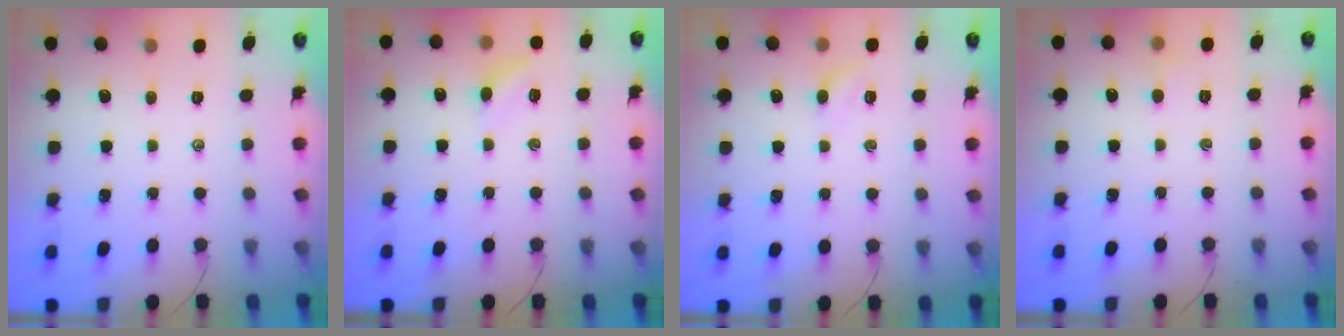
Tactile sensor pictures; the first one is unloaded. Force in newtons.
{"total": 5.8, "press": 5.6, "slide": 1.5}
{"total": 3.1, "press": 2.9, "slide": 0.9}
{"total": 2.6, "press": 2.5, "slide": 0.8}